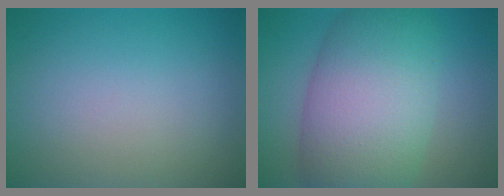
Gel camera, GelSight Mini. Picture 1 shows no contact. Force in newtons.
{"total": 11.3, "press": 11.3, "slide": 0.3}